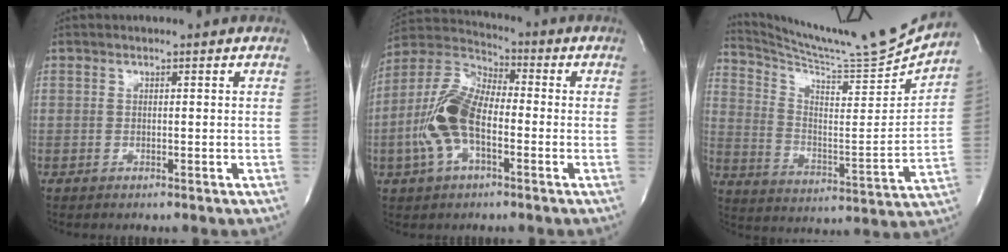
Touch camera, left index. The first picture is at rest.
{"total": 12.0, "force": [-2.8, 5.4, 10.3], "torque": [-0.244, 0.014, -0.059]}
{"total": 18.5, "force": [17.6, -2.2, 5.2], "torque": [-0.107, -0.090, 0.270]}